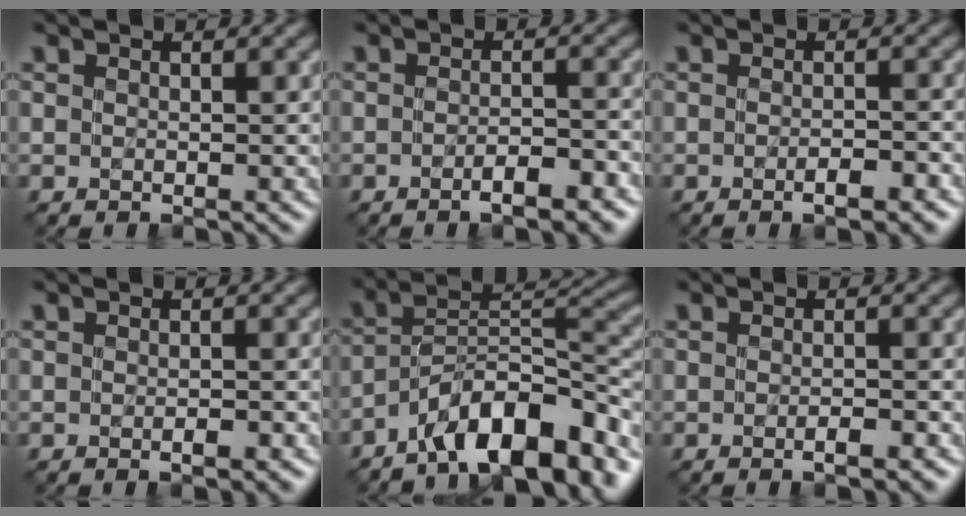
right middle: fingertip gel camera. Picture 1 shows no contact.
{"total": 3.5, "force": [-1.8, 1.0, 2.8], "torque": [-0.041, 0.002, -0.026]}
{"total": 2.5, "force": [-1.2, 0.7, 2.0], "torque": [-0.027, 0.005, -0.017]}
{"total": 1.4, "force": [-0.6, 0.3, 1.2], "torque": [-0.012, 0.005, -0.008]}
{"total": 11.7, "force": [-7.9, 4.1, 7.6], "torque": [-0.103, 0.020, -0.145]}
{"total": 2.0, "force": [-0.9, 0.5, 1.7], "torque": [-0.019, 0.007, -0.015]}